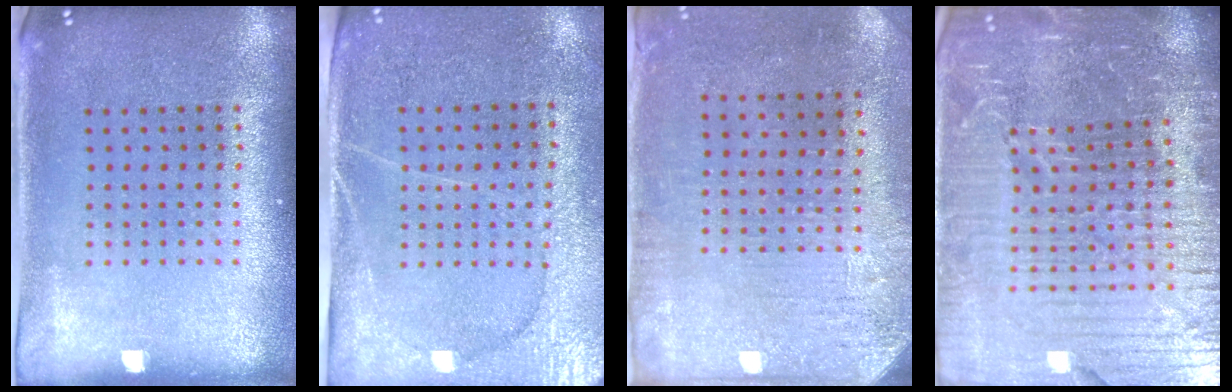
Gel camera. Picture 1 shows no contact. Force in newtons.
{"total": 3.0, "press": 2.8, "slide": 1.3}
{"total": 3.1, "press": 2.5, "slide": 1.8}
{"total": 6.9, "press": 6.0, "slide": 3.4}